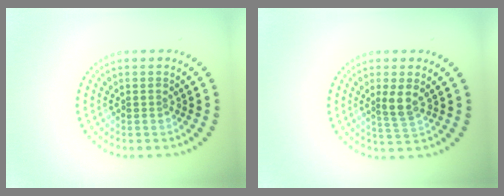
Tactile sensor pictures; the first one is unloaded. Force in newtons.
{"total": 2.1, "press": 1.8, "slide": 1.1}